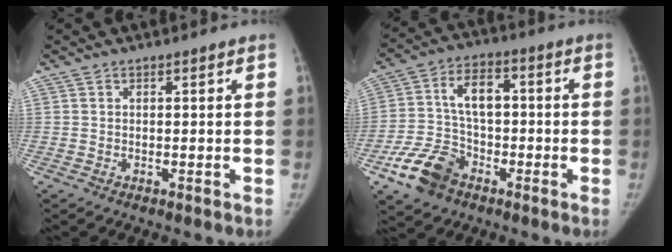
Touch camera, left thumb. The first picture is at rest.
{"total": 13.3, "force": [-6.0, 9.7, 6.9], "torque": [-0.108, 0.040, -0.113]}